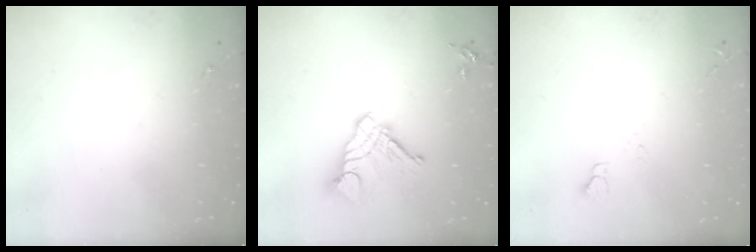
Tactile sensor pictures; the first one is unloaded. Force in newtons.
{"total": 12.0, "press": 11.9, "slide": 1.1}
{"total": 5.0, "press": 5.0, "slide": 0.6}